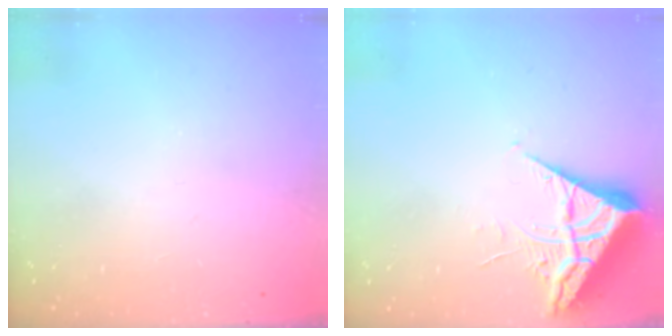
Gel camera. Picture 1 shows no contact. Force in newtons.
{"total": 6.5, "press": 6.4, "slide": 0.7}